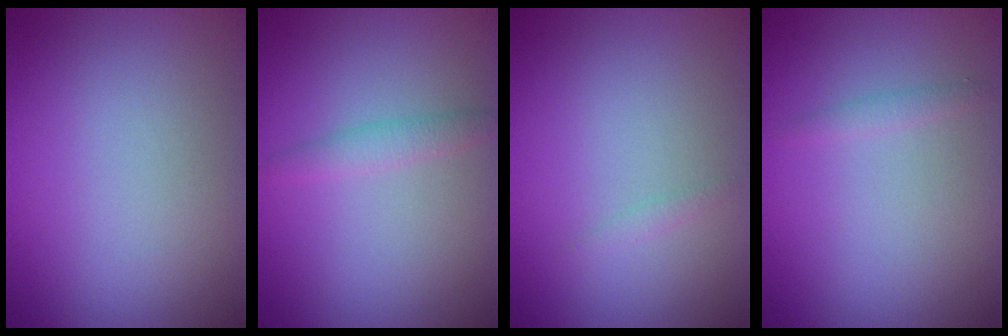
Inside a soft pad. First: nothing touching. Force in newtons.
{"total": 1.5, "press": 1.5, "slide": 0.0}
{"total": 0.5, "press": 0.5, "slide": 0.0}
{"total": 0.8, "press": 0.8, "slide": 0.1}